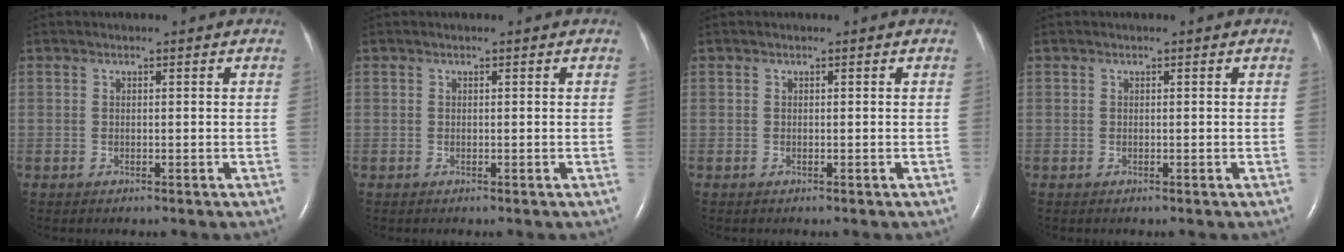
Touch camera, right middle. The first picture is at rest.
{"total": 0.0}
{"total": 0.0}
{"total": 0.0}